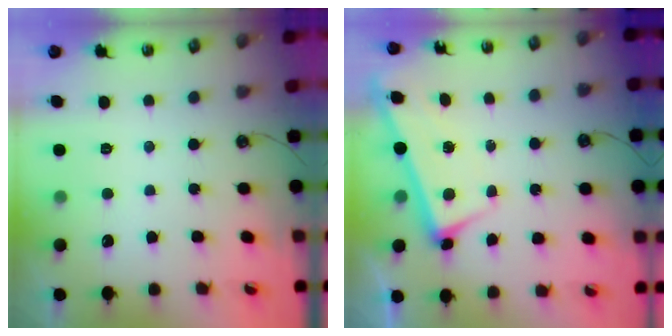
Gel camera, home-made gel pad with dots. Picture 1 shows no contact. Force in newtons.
{"total": 2.7, "press": 2.7, "slide": 0.4}